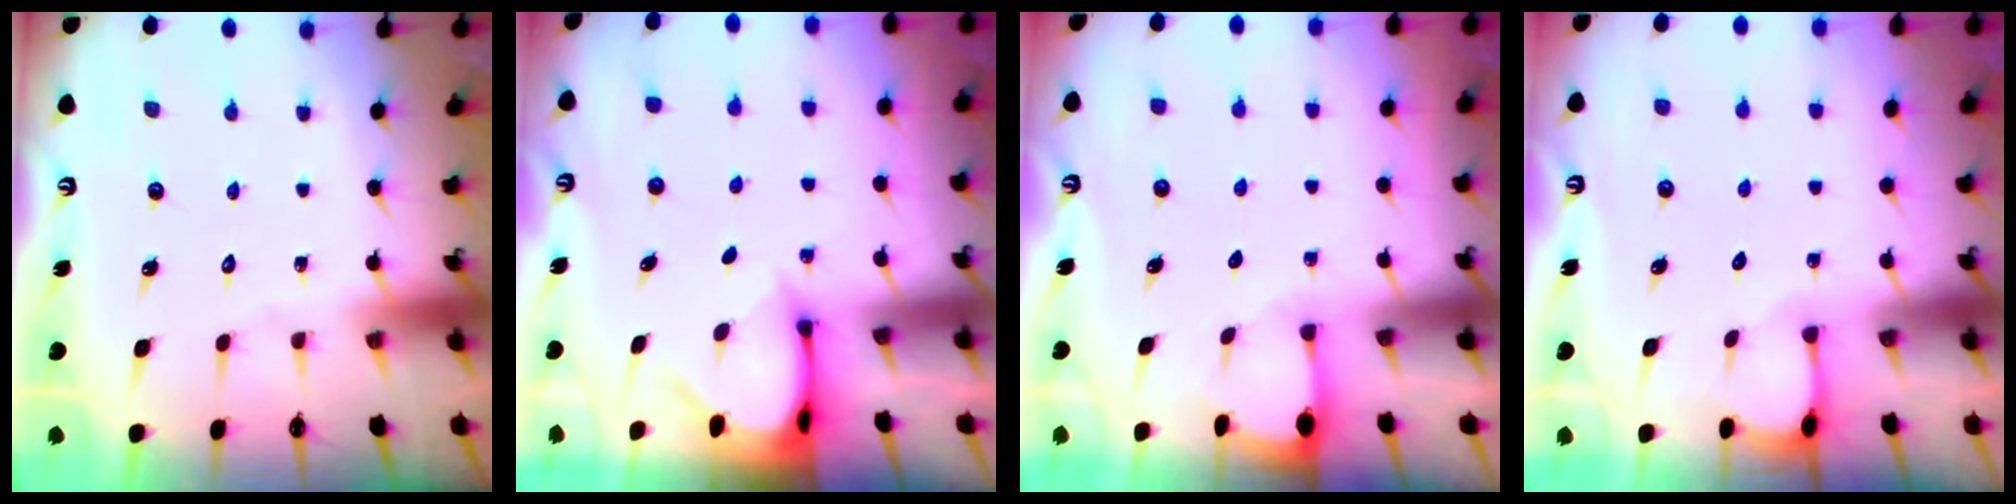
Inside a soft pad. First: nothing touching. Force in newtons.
{"total": 2.9, "press": 2.9, "slide": 0.3}
{"total": 1.3, "press": 1.3, "slide": 0.2}
{"total": 2.1, "press": 2.1, "slide": 0.2}